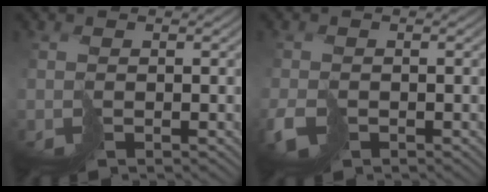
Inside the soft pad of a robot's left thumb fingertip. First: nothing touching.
{"total": 2.3, "force": [-1.3, 1.7, 1.0], "torque": [-0.028, -0.010, -0.026]}